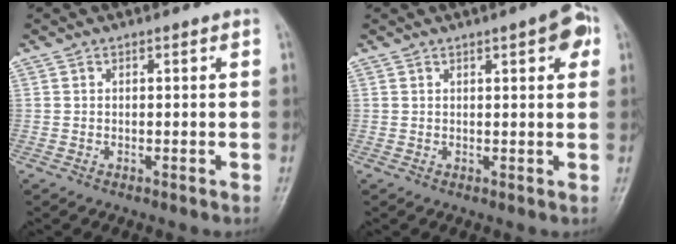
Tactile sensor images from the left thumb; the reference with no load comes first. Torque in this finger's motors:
{"motor_torque": [0.07, 0.12, 0.14, 0.08, 0.06]}